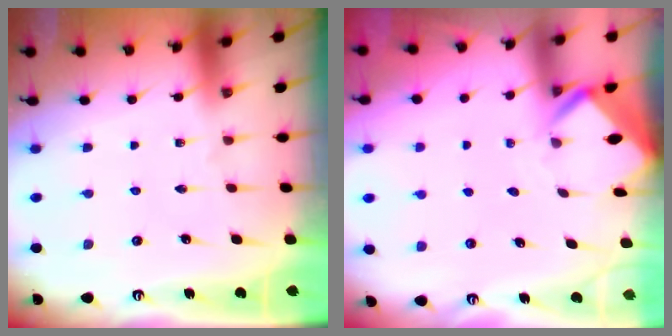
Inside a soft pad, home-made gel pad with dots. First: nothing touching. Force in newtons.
{"total": 2.8, "press": 2.8, "slide": 0.2}